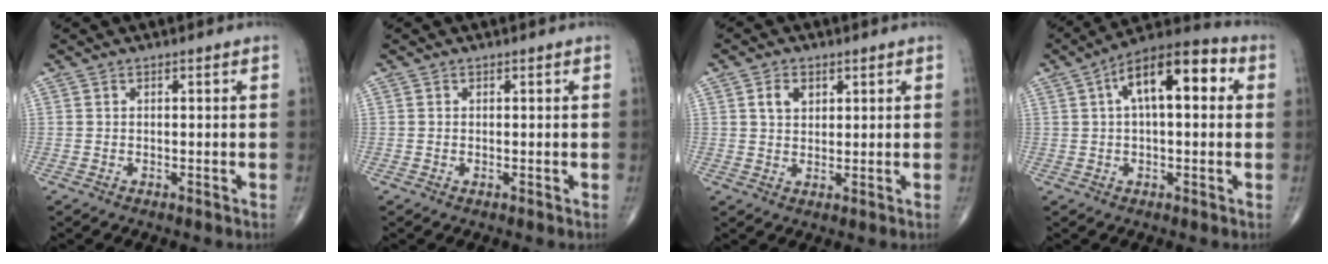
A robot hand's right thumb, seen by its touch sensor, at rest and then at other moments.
{"total": 0.0}
{"total": 3.9, "force": [1.7, 2.7, 2.3], "torque": [-0.032, -0.006, 0.031]}
{"total": 14.2, "force": [3.5, 6.3, 12.2], "torque": [-0.181, 0.034, 0.046]}